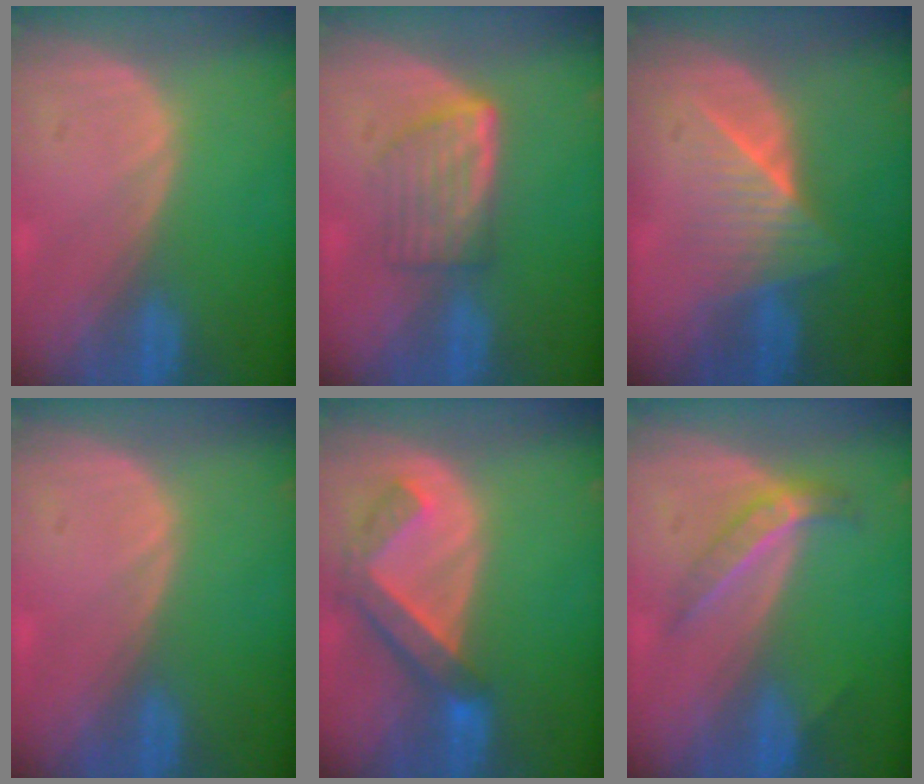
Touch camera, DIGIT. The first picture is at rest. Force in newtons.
{"total": 5.8, "press": 5.2, "slide": 2.5}
{"total": 6.5, "press": 6.0, "slide": 2.7}
{"total": 0.6, "press": 0.1, "slide": 0.6}
{"total": 6.2, "press": 6.0, "slide": 1.4}
{"total": 4.2, "press": 4.0, "slide": 1.1}